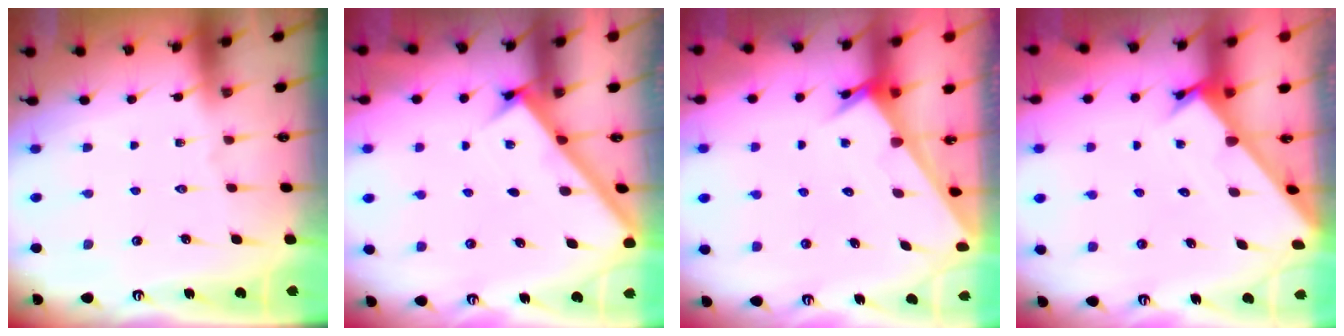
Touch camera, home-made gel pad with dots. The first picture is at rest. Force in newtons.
{"total": 2.6, "press": 2.6, "slide": 0.3}
{"total": 2.5, "press": 2.5, "slide": 0.1}
{"total": 2.3, "press": 2.3, "slide": 0.0}